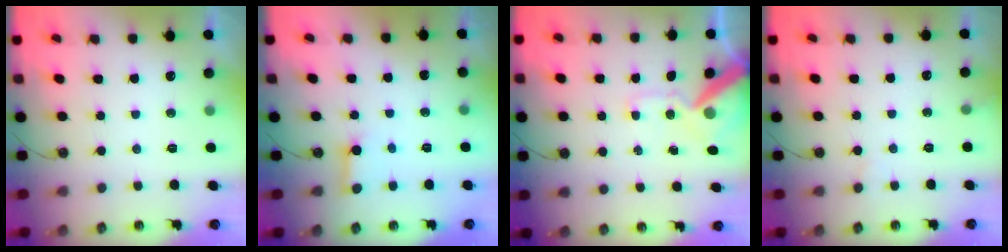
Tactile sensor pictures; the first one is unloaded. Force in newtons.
{"total": 2.8, "press": 2.7, "slide": 0.3}
{"total": 13.1, "press": 12.9, "slide": 2.2}
{"total": 4.2, "press": 4.2, "slide": 0.4}